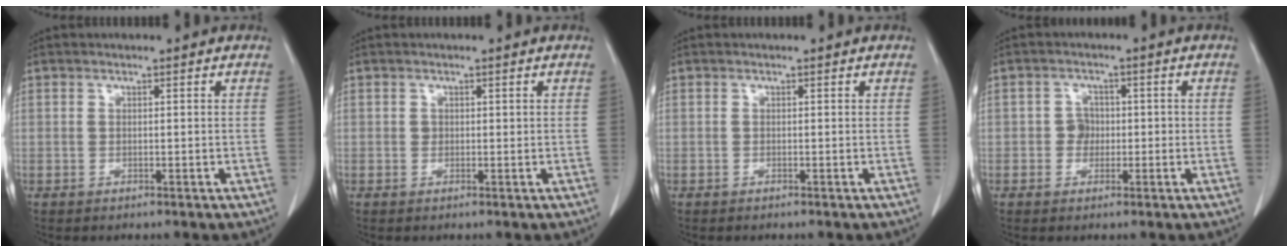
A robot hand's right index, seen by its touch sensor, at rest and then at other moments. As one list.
[{"total": 0.7, "force": [0.2, 0.6, 0.2], "torque": [0.003, 0.001, 0.002]}, {"total": 0.0}, {"total": 2.6, "force": [-0.4, 2.4, 0.9], "torque": [-0.007, 0.008, -0.007]}]